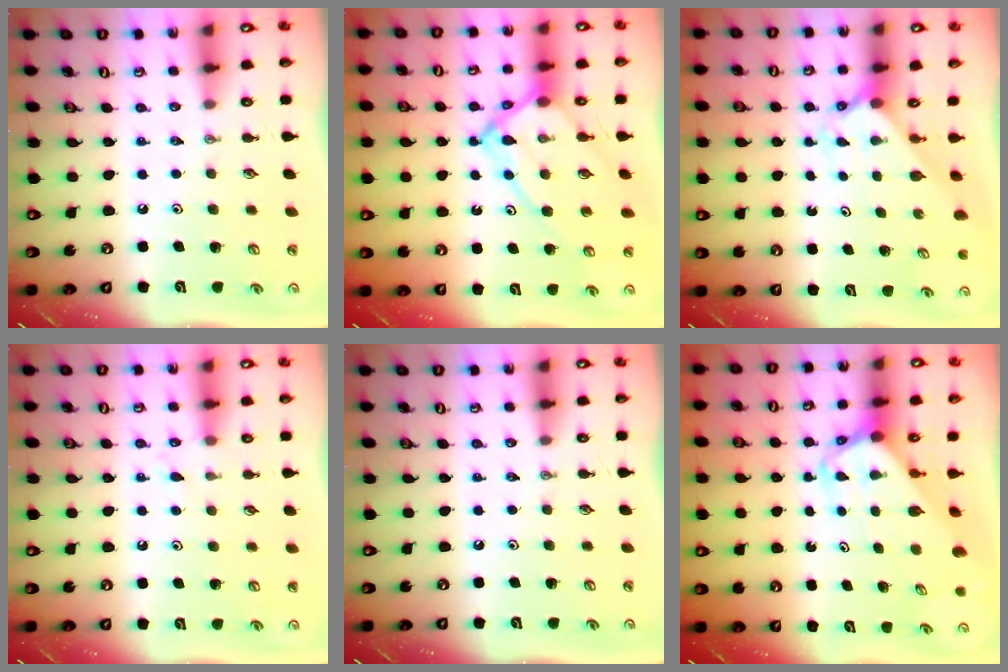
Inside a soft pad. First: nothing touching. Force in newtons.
{"total": 13.9, "press": 13.8, "slide": 1.2}
{"total": 2.0, "press": 2.0, "slide": 0.2}
{"total": 5.2, "press": 5.1, "slide": 0.6}
{"total": 0.0}
{"total": 2.8, "press": 2.8, "slide": 0.2}